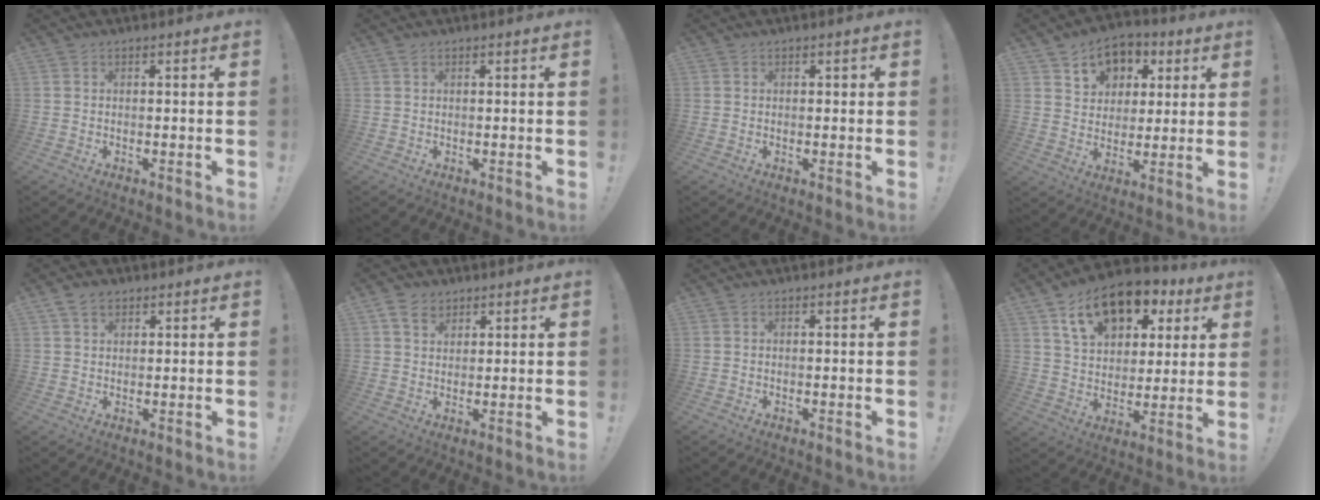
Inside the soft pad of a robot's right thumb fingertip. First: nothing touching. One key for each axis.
{"total": 0.9, "fx": 0.5, "fy": 0.6, "fz": 0.2, "tx": 0.000, "ty": -0.001, "tz": 0.008}
{"total": 0.6, "fx": 0.2, "fy": 0.6, "fz": -0.1, "tx": 0.003, "ty": 0.001, "tz": 0.003}
{"total": 9.9, "fx": 4.5, "fy": 8.1, "fz": 3.4, "tx": -0.037, "ty": -0.027, "tz": 0.087}
{"total": 3.9, "fx": 2.4, "fy": 2.6, "fz": 1.5, "tx": -0.020, "ty": -0.008, "tz": 0.044}
{"total": 5.6, "fx": 3.4, "fy": 4.0, "fz": 1.9, "tx": -0.027, "ty": -0.014, "tz": 0.065}
{"total": 0.0}
{"total": 17.2, "fx": 9.6, "fy": 10.8, "fz": 9.3, "tx": -0.138, "ty": -0.048, "tz": 0.172}